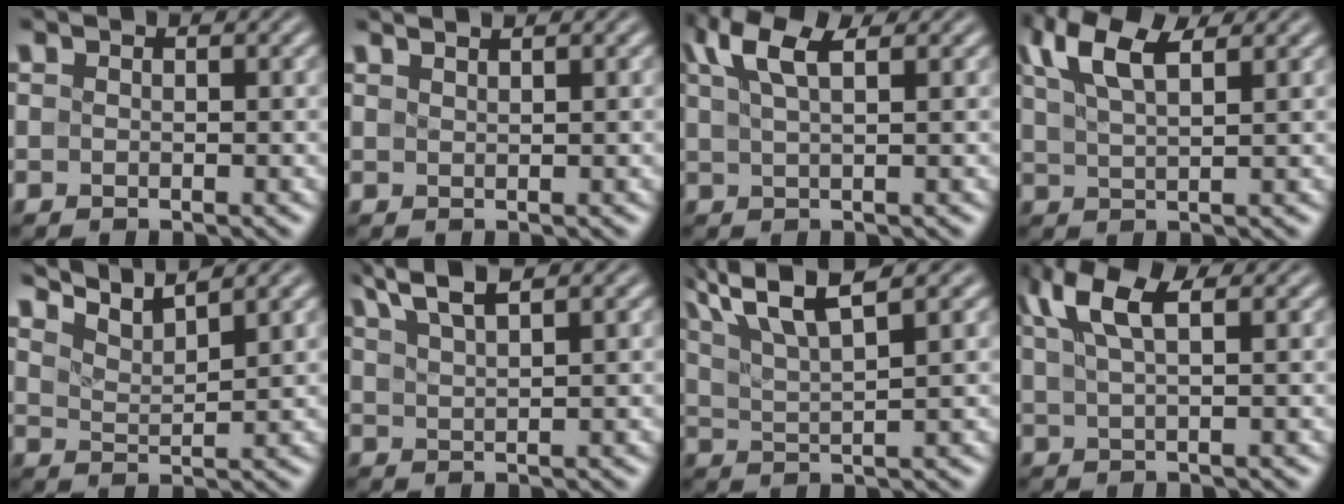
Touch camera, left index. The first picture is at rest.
{"total": 2.0, "force": [1.5, 0.6, 1.2], "torque": [0.000, 0.001, 0.003]}
{"total": 4.7, "force": [2.7, 1.4, 3.6], "torque": [-0.063, 0.017, 0.043]}
{"total": 6.2, "force": [3.6, 2.2, 4.6], "torque": [-0.091, 0.020, 0.058]}
{"total": 4.7, "force": [4.2, 0.6, 2.0], "torque": [-0.037, 0.007, 0.068]}
{"total": 4.0, "force": [2.9, 0.7, 2.7], "torque": [-0.045, 0.015, 0.051]}
{"total": 6.2, "force": [3.8, 1.5, 4.7], "torque": [-0.085, 0.017, 0.071]}
{"total": 4.9, "force": [2.6, 1.4, 3.9], "torque": [-0.073, 0.015, 0.044]}